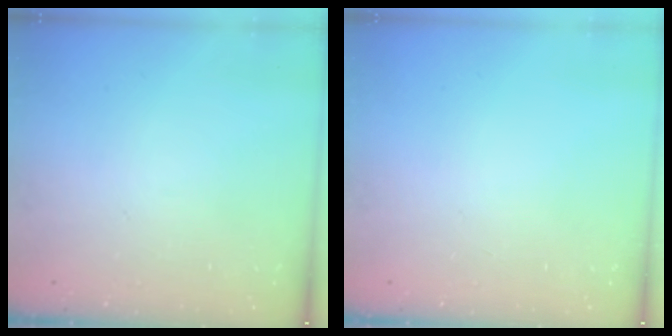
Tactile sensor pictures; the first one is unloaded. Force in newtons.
{"total": 0.0}